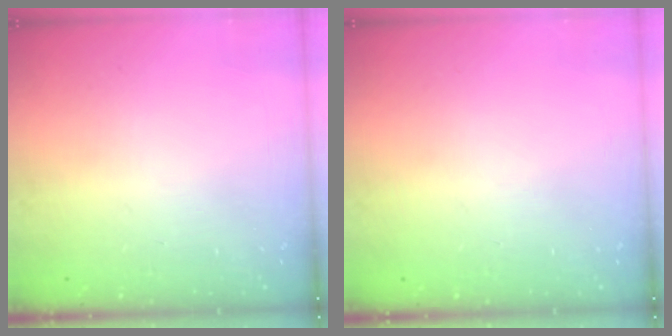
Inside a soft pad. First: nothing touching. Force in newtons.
{"total": 0.0}